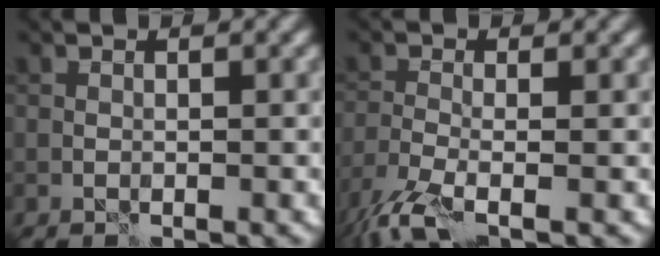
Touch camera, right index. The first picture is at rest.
{"total": 5.3, "force": [-3.5, 1.5, 3.7], "torque": [-0.077, -0.018, -0.079]}